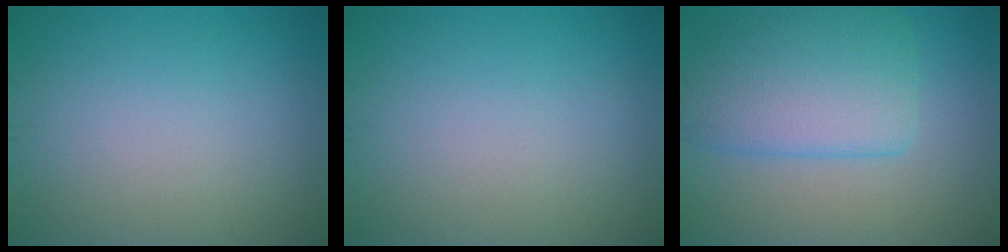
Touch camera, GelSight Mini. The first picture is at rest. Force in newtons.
{"total": 0.0}
{"total": 6.3, "press": 6.3, "slide": 0.3}